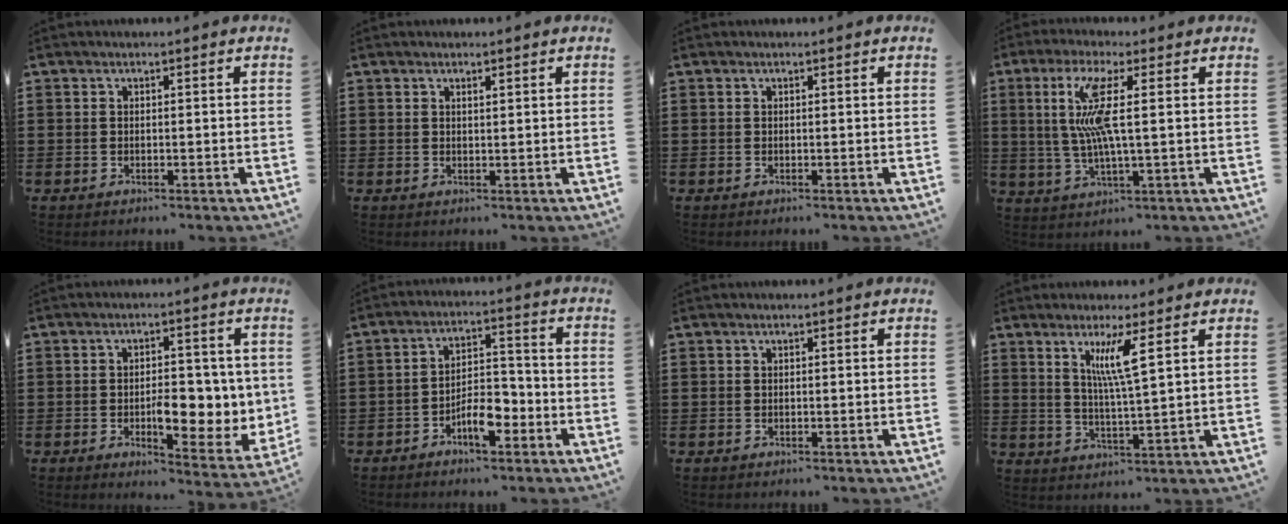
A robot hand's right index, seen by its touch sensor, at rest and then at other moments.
{"total": 0.6, "force": [0.3, 0.1, 0.4], "torque": [-0.010, 0.001, 0.006]}
{"total": 0.0}
{"total": 8.8, "force": [1.5, 0.8, 8.7], "torque": [-0.193, -0.013, 0.012]}
{"total": 7.4, "force": [-0.3, 3.7, 6.4], "torque": [-0.086, -0.005, -0.011]}
{"total": 6.6, "force": [-3.5, 2.8, 4.9], "torque": [-0.083, 0.012, -0.063]}
{"total": 0.0}
{"total": 5.7, "force": [2.6, -0.2, 5.1], "torque": [-0.108, -0.003, 0.040]}